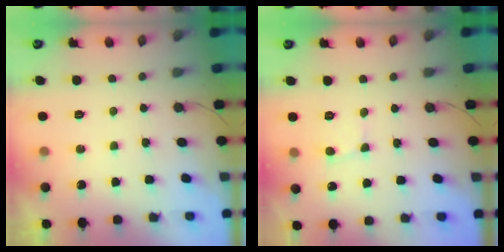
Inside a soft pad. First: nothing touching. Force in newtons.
{"total": 2.7, "press": 2.7, "slide": 0.3}